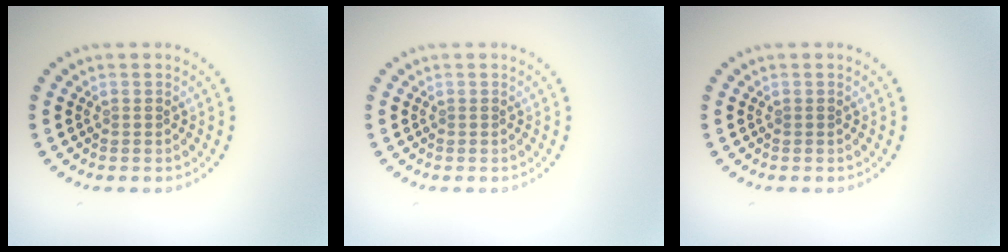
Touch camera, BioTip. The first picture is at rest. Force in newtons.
{"total": 0.0}
{"total": 0.0}